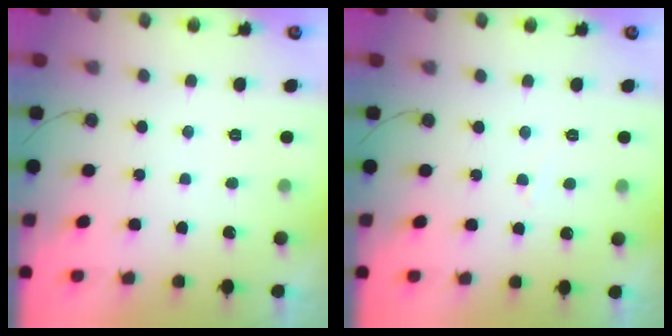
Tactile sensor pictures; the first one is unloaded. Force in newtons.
{"total": 1.4, "press": 1.4, "slide": 0.1}